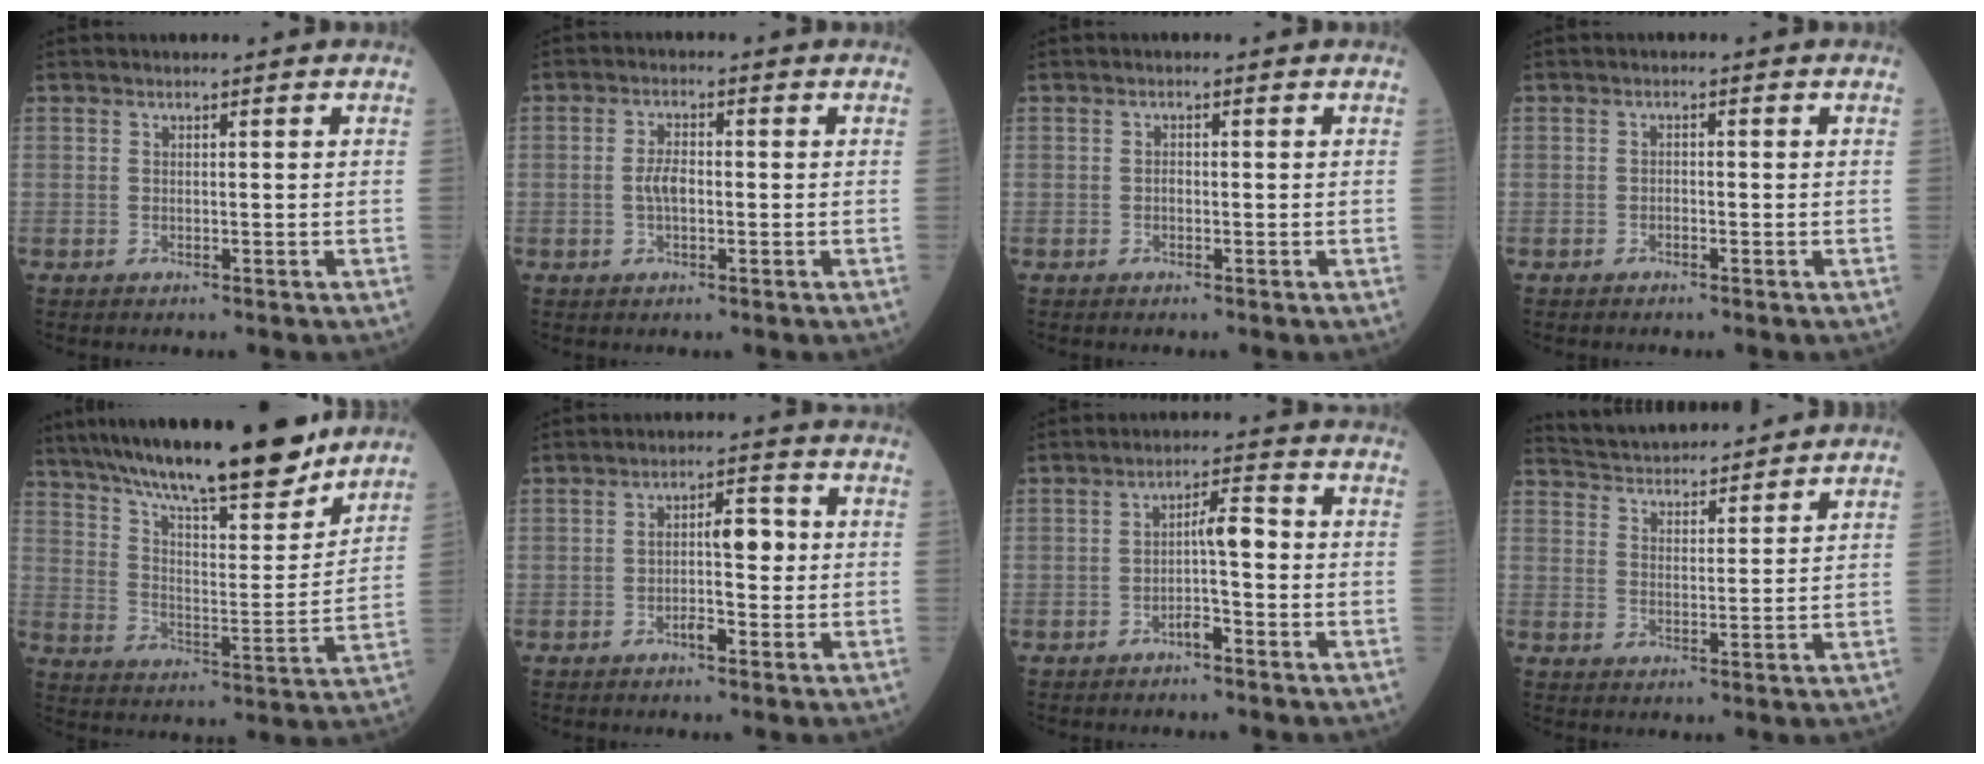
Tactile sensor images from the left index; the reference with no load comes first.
{"total": 3.0, "force": [-0.5, 1.2, 2.7], "torque": [-0.057, 0.004, -0.009]}
{"total": 0.6, "force": [-0.3, 0.3, 0.5], "torque": [-0.008, 0.002, -0.005]}
{"total": 0.6, "force": [-0.5, 0.2, 0.3], "torque": [-0.003, 0.002, -0.010]}
{"total": 22.4, "force": [18.8, 3.5, 11.8], "torque": [-0.201, 0.004, 0.290]}
{"total": 5.3, "force": [-0.6, 1.9, 4.9], "torque": [-0.082, 0.019, -0.009]}
{"total": 4.3, "force": [-1.2, 0.9, 4.1], "torque": [-0.067, 0.019, -0.020]}
{"total": 13.2, "force": [12.5, 2.0, 3.4], "torque": [-0.060, 0.026, 0.191]}